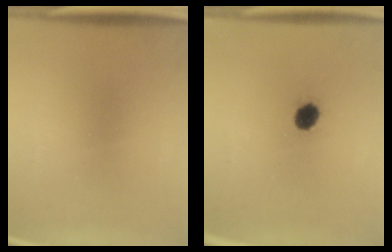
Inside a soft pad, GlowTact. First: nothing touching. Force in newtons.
{"total": 4.4}